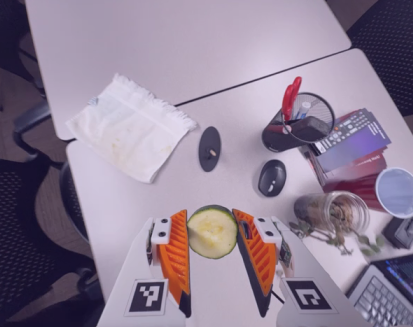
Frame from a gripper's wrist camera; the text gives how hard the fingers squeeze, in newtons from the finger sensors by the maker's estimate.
{"total": 8.2, "left": 7.7, "right": 8.7}